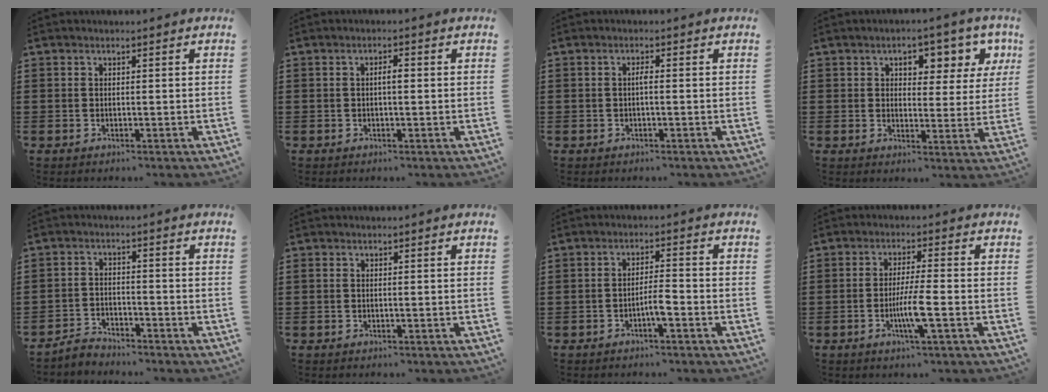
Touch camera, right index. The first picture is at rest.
{"total": 1.7, "force": [0.0, 0.4, 1.6], "torque": [-0.030, 0.002, -0.001]}
{"total": 1.5, "force": [-0.2, 0.1, 1.4], "torque": [-0.029, -0.001, -0.005]}
{"total": 5.1, "force": [3.1, 2.9, 2.7], "torque": [-0.047, -0.007, 0.047]}
{"total": 2.7, "force": [-2.7, 0.5, 0.0], "torque": [-0.008, 0.004, -0.057]}
{"total": 0.0}
{"total": 3.4, "force": [-1.6, 0.4, 2.9], "torque": [-0.060, -0.001, -0.031]}
{"total": 5.6, "force": [-1.8, 0.0, 5.3], "torque": [-0.103, -0.016, -0.034]}